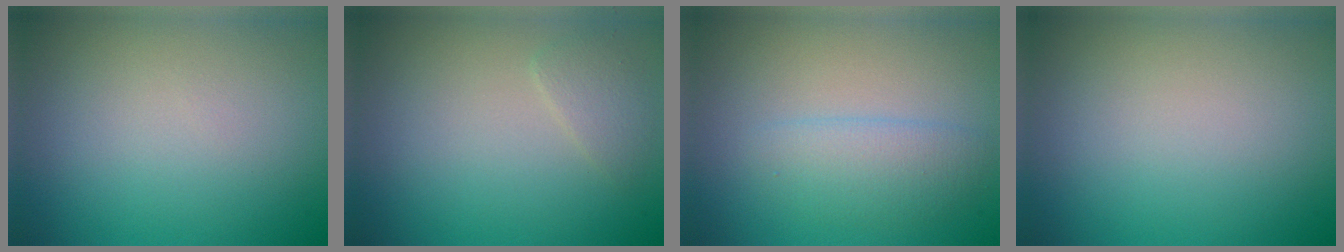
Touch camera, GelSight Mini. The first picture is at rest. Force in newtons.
{"total": 1.3, "press": 1.3, "slide": 0.1}
{"total": 2.4, "press": 2.4, "slide": 0.1}
{"total": 0.0}